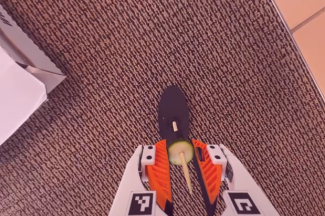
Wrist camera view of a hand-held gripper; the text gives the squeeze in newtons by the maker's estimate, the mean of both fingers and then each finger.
{"total": 8.0, "left": 7.5, "right": 8.5}